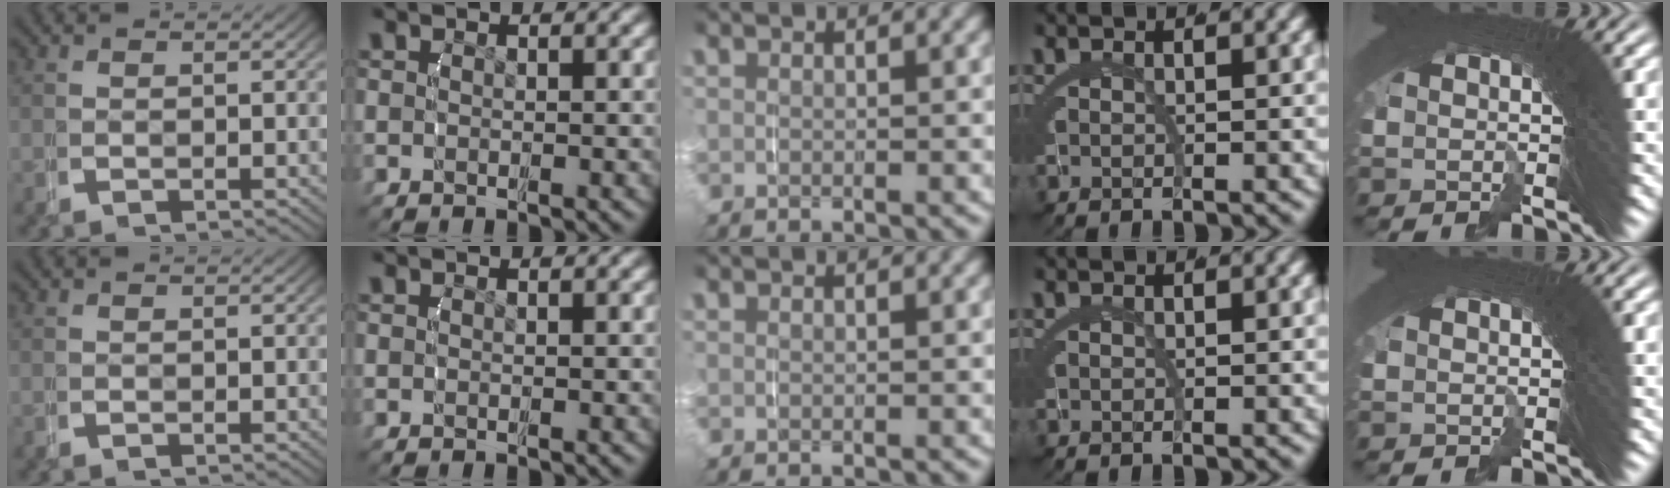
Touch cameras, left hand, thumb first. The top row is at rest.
{}